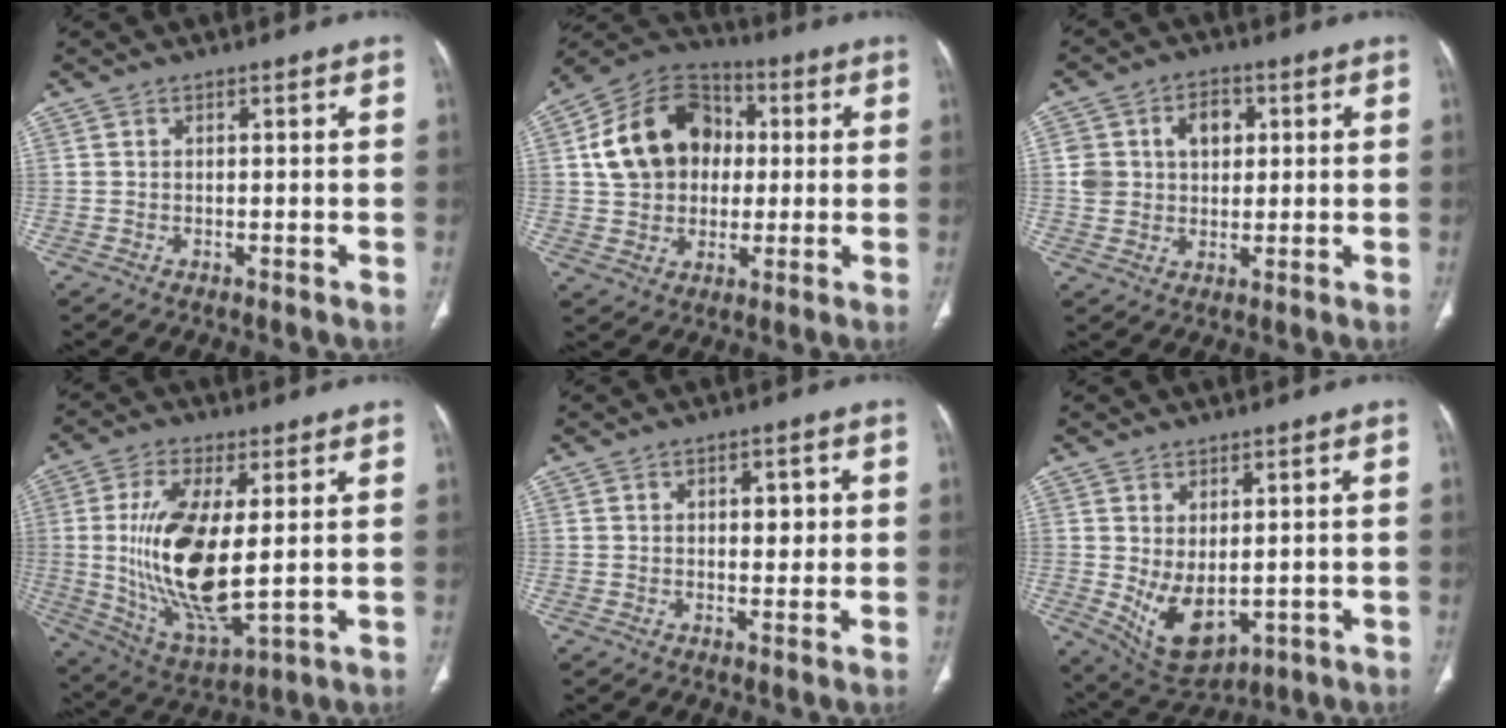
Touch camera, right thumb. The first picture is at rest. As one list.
[{"total": 16.9, "force": [2.2, 13.5, 9.9], "torque": [-0.145, 0.023, 0.034]}, {"total": 8.8, "force": [2.2, 6.8, 5.2], "torque": [-0.052, -0.001, 0.042]}, {"total": 18.4, "force": [1.2, 7.2, 16.9], "torque": [-0.330, -0.025, 0.036]}, {"total": 3.8, "force": [0.8, 2.1, 3.1], "torque": [-0.029, -0.002, 0.012]}, {"total": 9.1, "force": [-0.5, 5.0, 7.5], "torque": [-0.118, -0.013, 0.019]}]